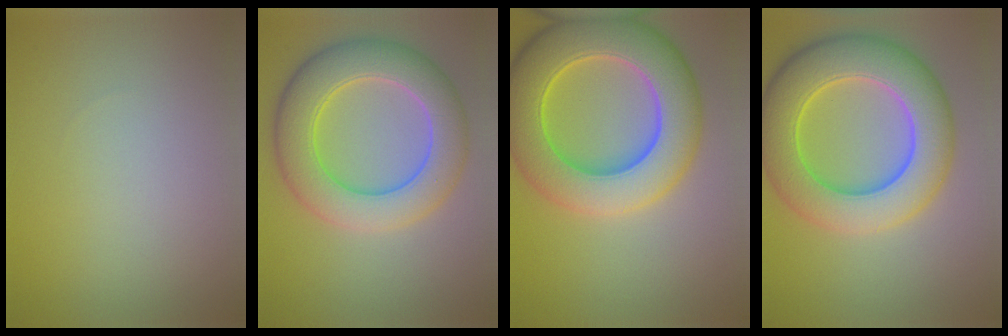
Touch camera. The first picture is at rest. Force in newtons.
{"total": 8.0, "press": 8.0, "slide": 0.4}
{"total": 10.9, "press": 10.9, "slide": 0.4}
{"total": 9.9, "press": 9.9, "slide": 0.3}